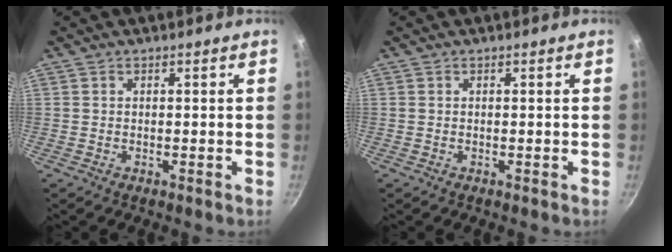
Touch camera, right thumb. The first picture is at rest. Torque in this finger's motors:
{"motor_torque": [-0.01, 0.00, 0.09, 0.09, 0.04]}